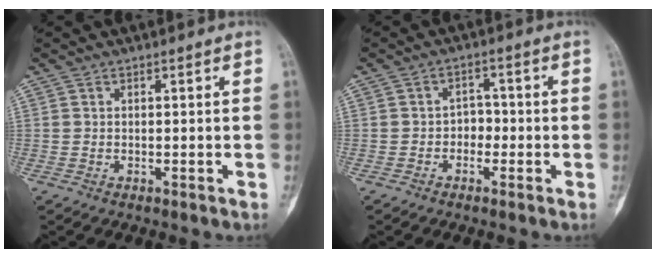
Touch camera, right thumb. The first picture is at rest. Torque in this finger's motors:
{"motor_torque": [-0.01, 0.01, 0.00, 0.00, -0.02]}